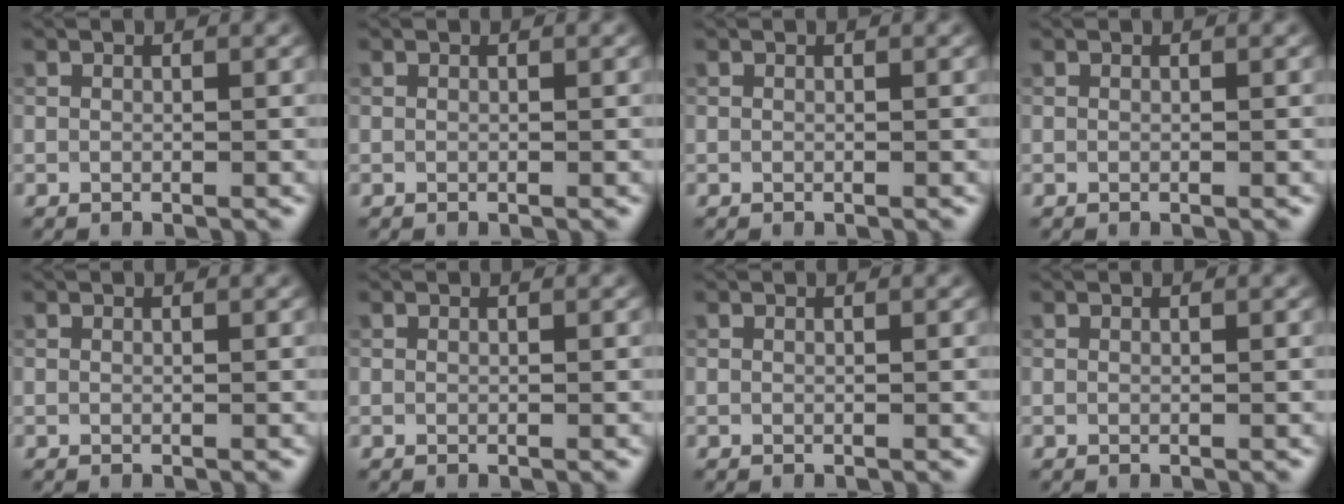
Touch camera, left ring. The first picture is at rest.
{"total": 0.0}
{"total": 0.0}
{"total": 0.0}
{"total": 0.0}
{"total": 0.0}
{"total": 0.0}
{"total": 0.0}